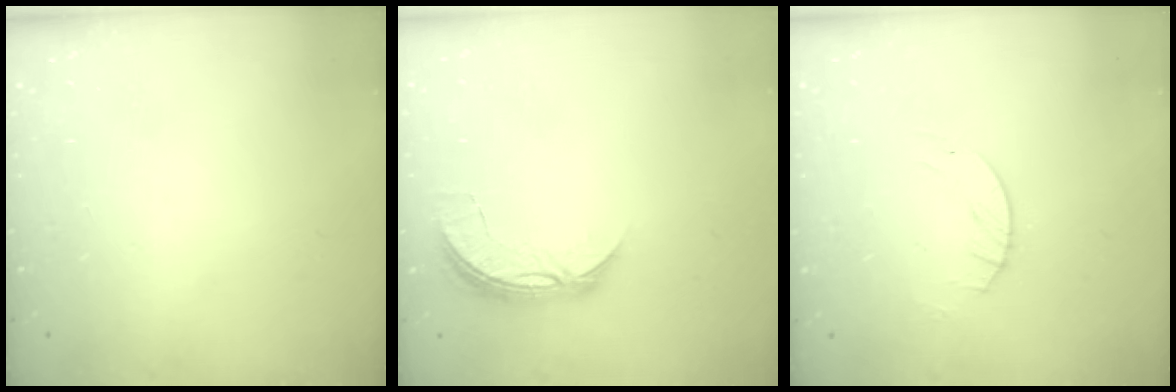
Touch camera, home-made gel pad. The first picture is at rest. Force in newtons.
{"total": 6.8, "press": 6.8, "slide": 0.7}
{"total": 2.8, "press": 2.8, "slide": 0.4}